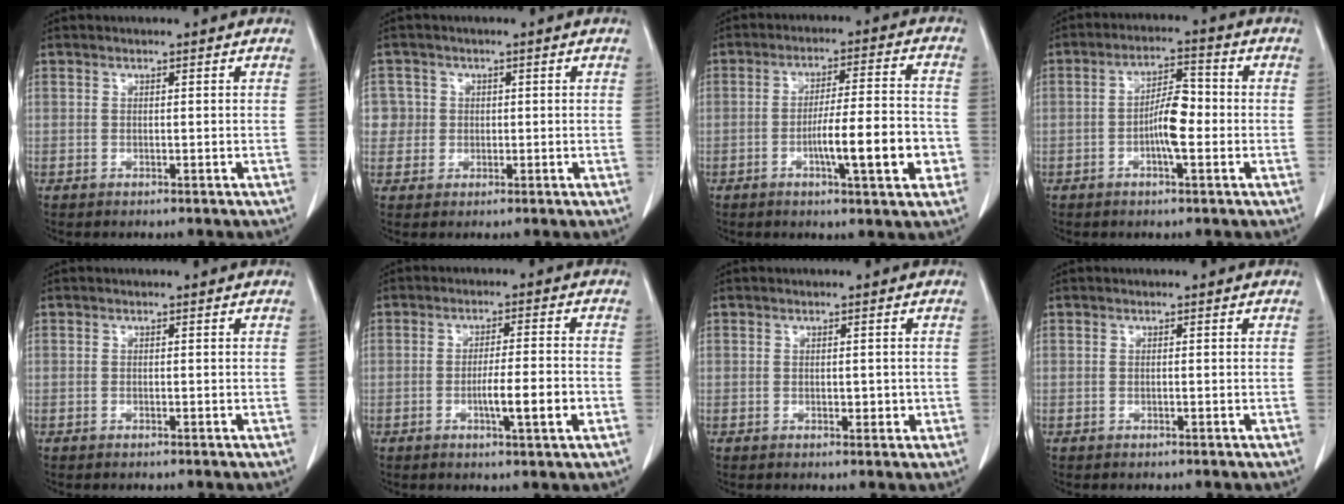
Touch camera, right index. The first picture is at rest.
{"total": 4.4, "force": [0.7, 4.3, -0.2], "torque": [0.019, 0.012, 0.013]}
{"total": 11.0, "force": [-3.3, 1.3, 10.5], "torque": [-0.162, 0.004, -0.050]}
{"total": 6.2, "force": [-1.2, 1.5, 5.9], "torque": [-0.110, 0.010, -0.024]}
{"total": 0.0}
{"total": 6.3, "force": [-1.9, 0.0, 6.0], "torque": [-0.094, -0.006, -0.030]}
{"total": 1.6, "force": [-0.1, 1.0, 1.2], "torque": [-0.013, -0.001, 0.001]}
{"total": 0.0}